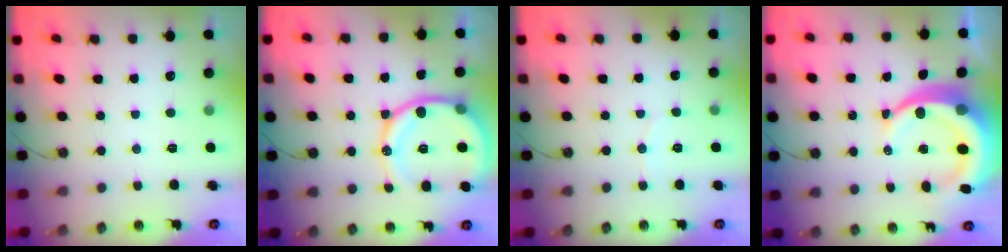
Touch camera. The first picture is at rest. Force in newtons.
{"total": 16.4, "press": 16.3, "slide": 1.8}
{"total": 2.6, "press": 2.6, "slide": 0.2}
{"total": 14.3, "press": 14.2, "slide": 1.8}